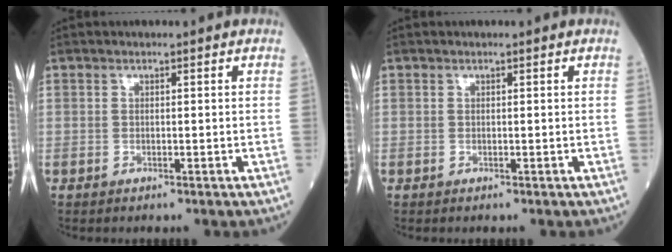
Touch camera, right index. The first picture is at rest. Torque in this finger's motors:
{"motor_torque": [0.17, 0.03, 0.10, 0.01]}